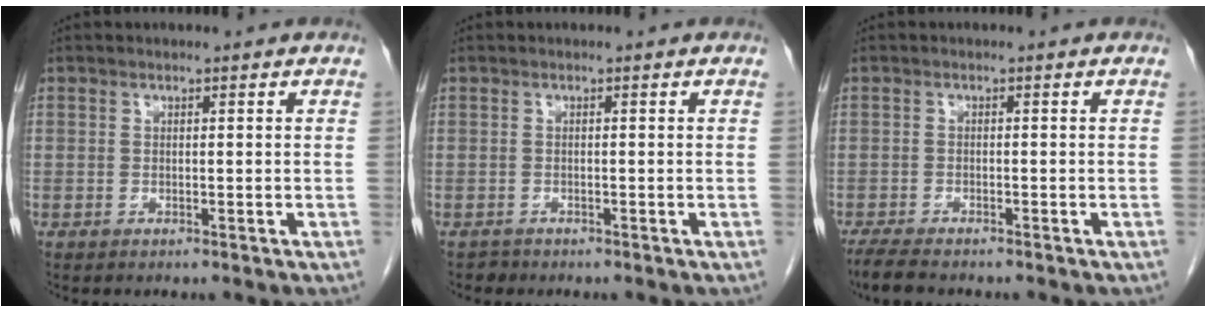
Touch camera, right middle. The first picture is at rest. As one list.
[{"total": 0.8, "force": [-0.7, 0.4, -0.1], "torque": [-0.002, 0.001, -0.015]}, {"total": 4.1, "force": [-3.5, 0.8, 1.9], "torque": [-0.040, -0.013, -0.060]}]